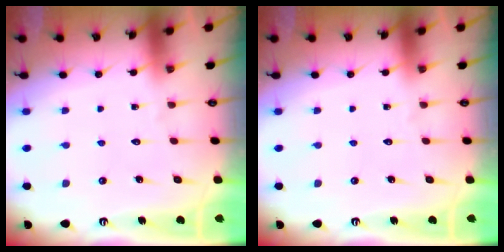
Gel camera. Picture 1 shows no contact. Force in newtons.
{"total": 0.0}